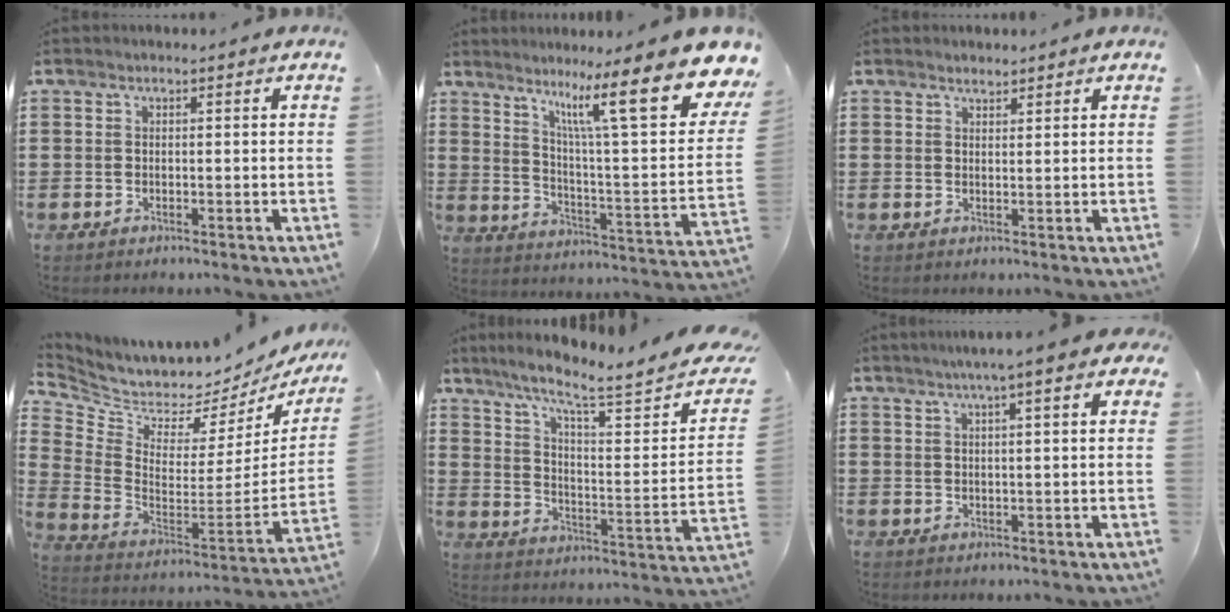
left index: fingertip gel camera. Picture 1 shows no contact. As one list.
[{"total": 16.5, "force": [10.6, 2.2, 12.5], "torque": [-0.223, -0.060, 0.164]}, {"total": 1.2, "force": [1.1, 0.3, 0.0], "torque": [-0.001, 0.003, 0.022]}, {"total": 4.0, "force": [3.6, 1.6, 0.7], "torque": [-0.045, -0.057, 0.056]}, {"total": 7.2, "force": [5.4, 0.6, 4.6], "torque": [-0.105, -0.036, 0.081]}, {"total": 3.7, "force": [1.8, 0.0, 3.2], "torque": [-0.065, 0.004, 0.029]}]